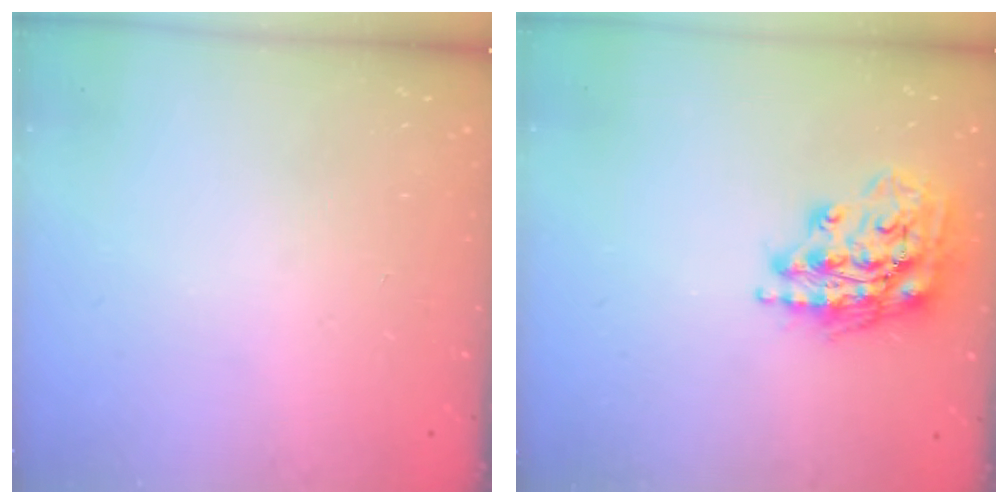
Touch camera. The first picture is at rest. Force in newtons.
{"total": 17.6, "press": 17.5, "slide": 1.7}